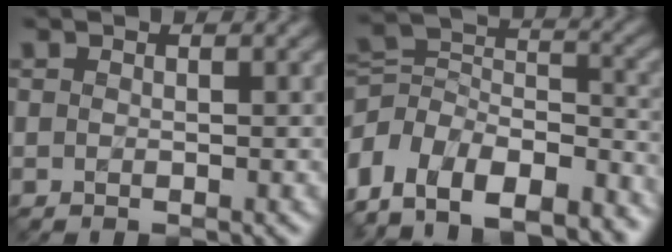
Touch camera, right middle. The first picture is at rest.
{"total": 12.4, "force": [-8.1, 7.2, 6.1], "torque": [-0.144, -0.009, -0.124]}